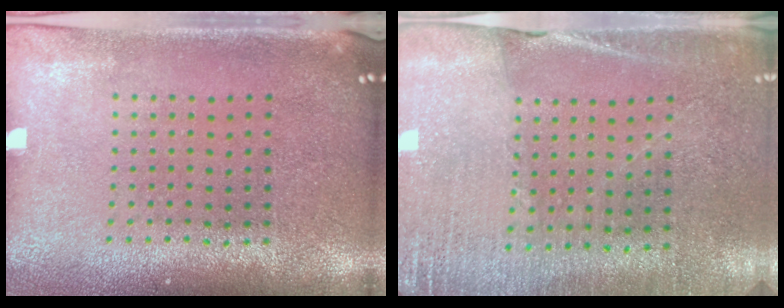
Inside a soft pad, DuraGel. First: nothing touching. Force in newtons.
{"total": 2.6, "press": 2.5, "slide": 0.6}